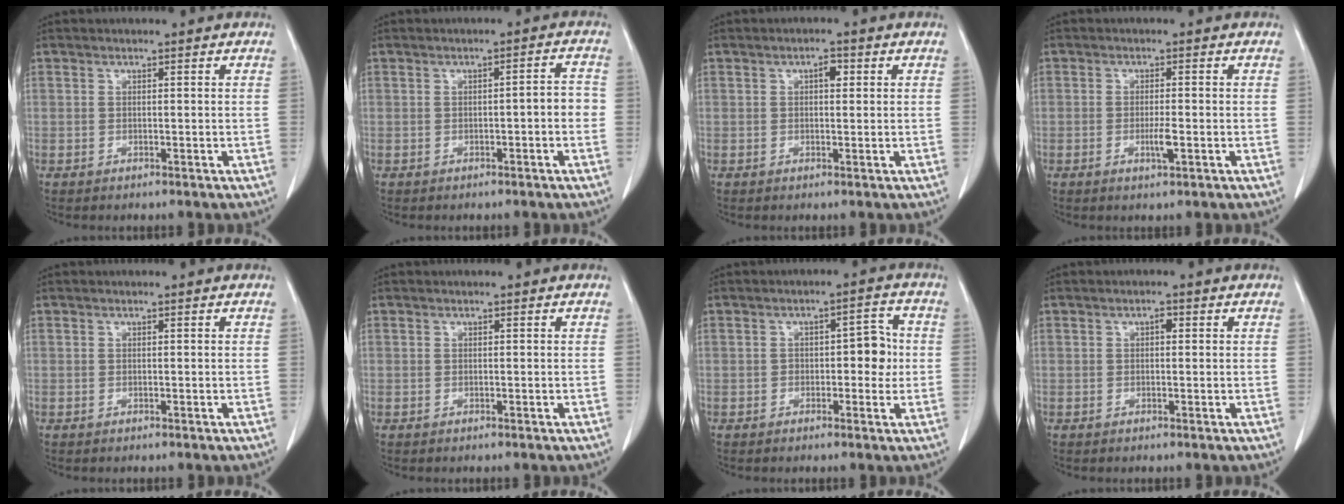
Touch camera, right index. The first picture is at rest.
{"total": 2.9, "force": [-0.7, 0.6, 2.8], "torque": [-0.032, 0.012, -0.009]}
{"total": 1.5, "force": [0.5, 0.8, 1.2], "torque": [-0.016, 0.005, 0.005]}
{"total": 2.5, "force": [-0.8, 0.3, 2.3], "torque": [-0.044, -0.003, -0.013]}
{"total": 0.0}
{"total": 0.0}
{"total": 4.7, "force": [-0.4, 2.4, 4.0], "torque": [-0.043, 0.018, -0.006]}
{"total": 1.0, "force": [0.2, 0.5, 0.8], "torque": [-0.010, 0.003, 0.001]}